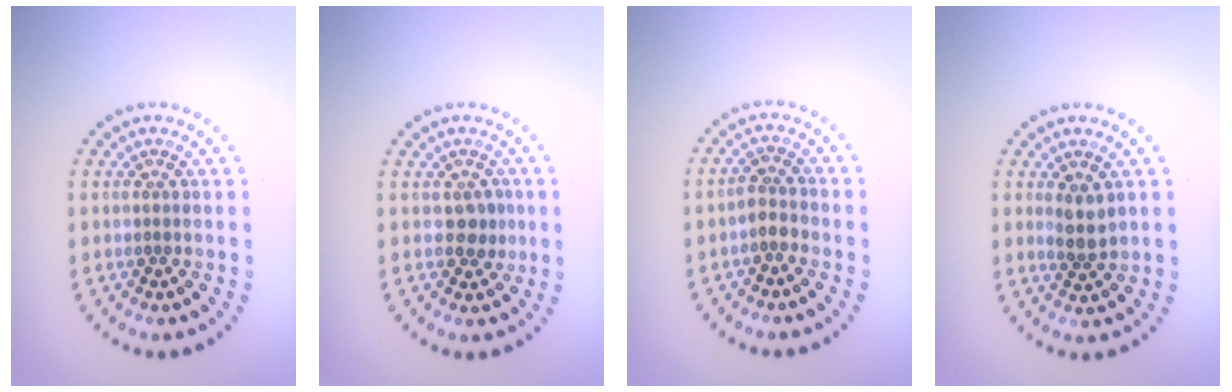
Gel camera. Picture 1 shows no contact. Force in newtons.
{"total": 1.8, "press": 1.6, "slide": 0.9}
{"total": 1.6, "press": 1.4, "slide": 0.8}
{"total": 1.9, "press": 1.6, "slide": 1.0}